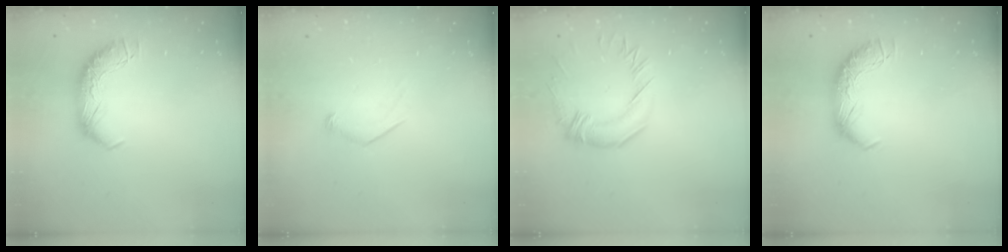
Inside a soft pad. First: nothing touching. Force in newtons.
{"total": 7.8, "press": 7.8, "slide": 0.6}
{"total": 0.9, "press": 0.0, "slide": 0.9}
{"total": 0.0}